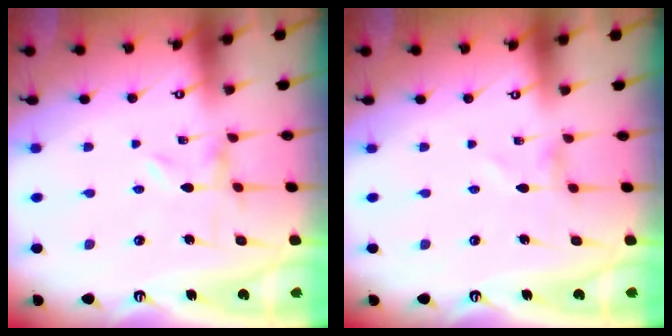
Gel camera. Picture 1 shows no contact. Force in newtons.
{"total": 0.0}